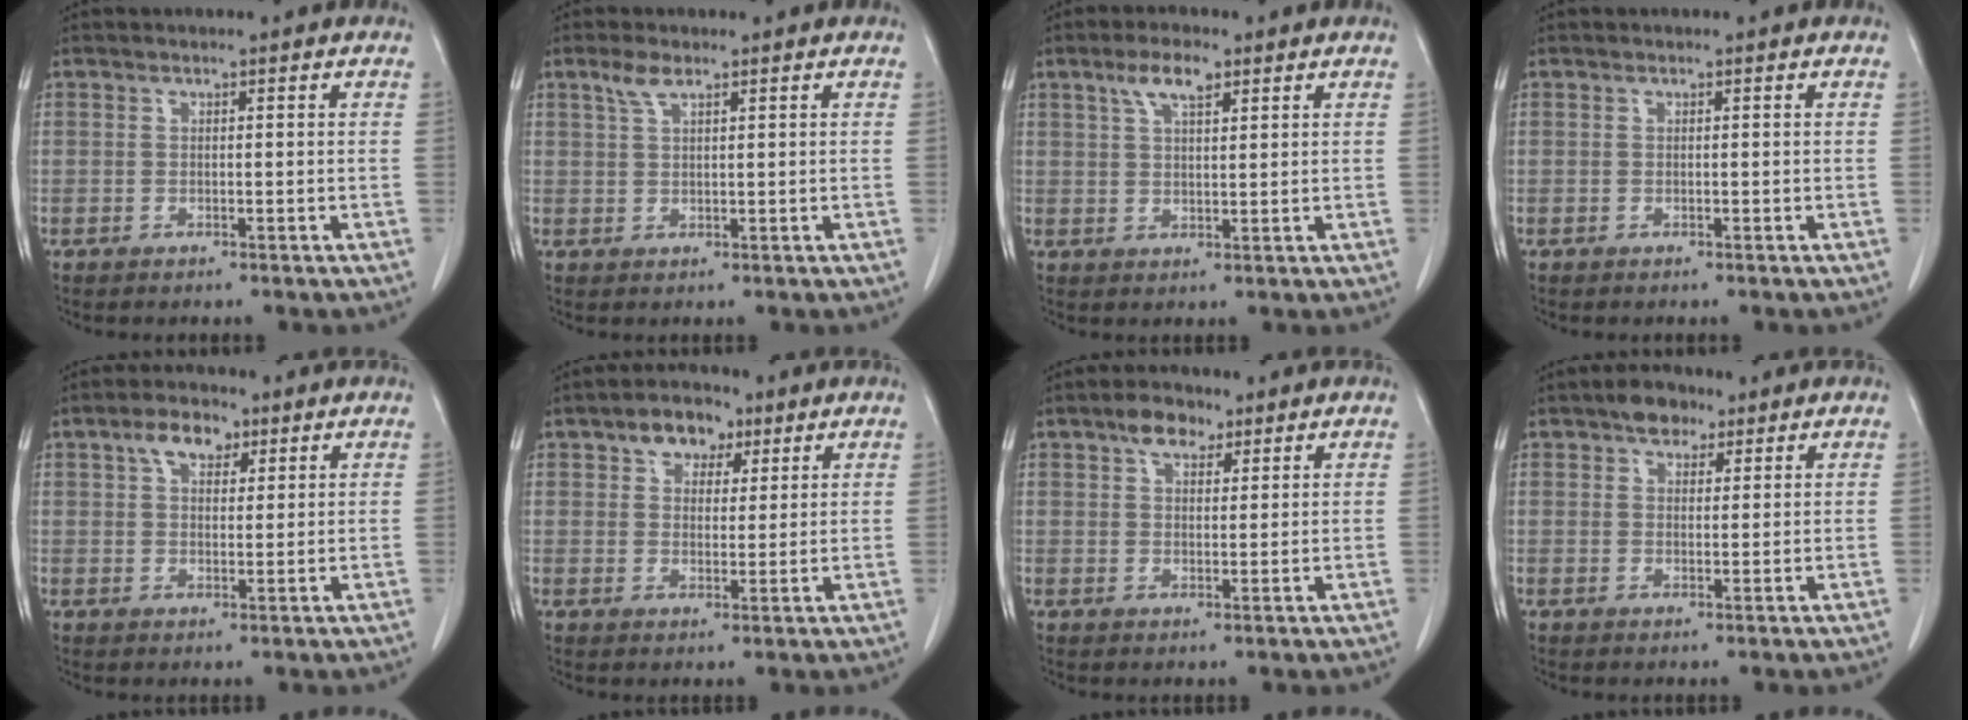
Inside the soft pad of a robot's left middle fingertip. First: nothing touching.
{"total": 2.5, "force": [1.7, 0.6, 1.7], "torque": [-0.044, 0.005, 0.040]}
{"total": 4.8, "force": [2.9, 1.4, 3.6], "torque": [-0.075, 0.008, 0.055]}
{"total": 0.0}
{"total": 5.2, "force": [2.8, 2.8, 3.3], "torque": [-0.062, 0.016, 0.050]}
{"total": 5.9, "force": [3.3, 3.8, 3.1], "torque": [-0.045, 0.019, 0.055]}
{"total": 4.4, "force": [2.9, 2.3, 2.5], "torque": [-0.046, 0.012, 0.050]}
{"total": 4.0, "force": [2.7, 2.3, 1.9], "torque": [-0.031, 0.011, 0.044]}